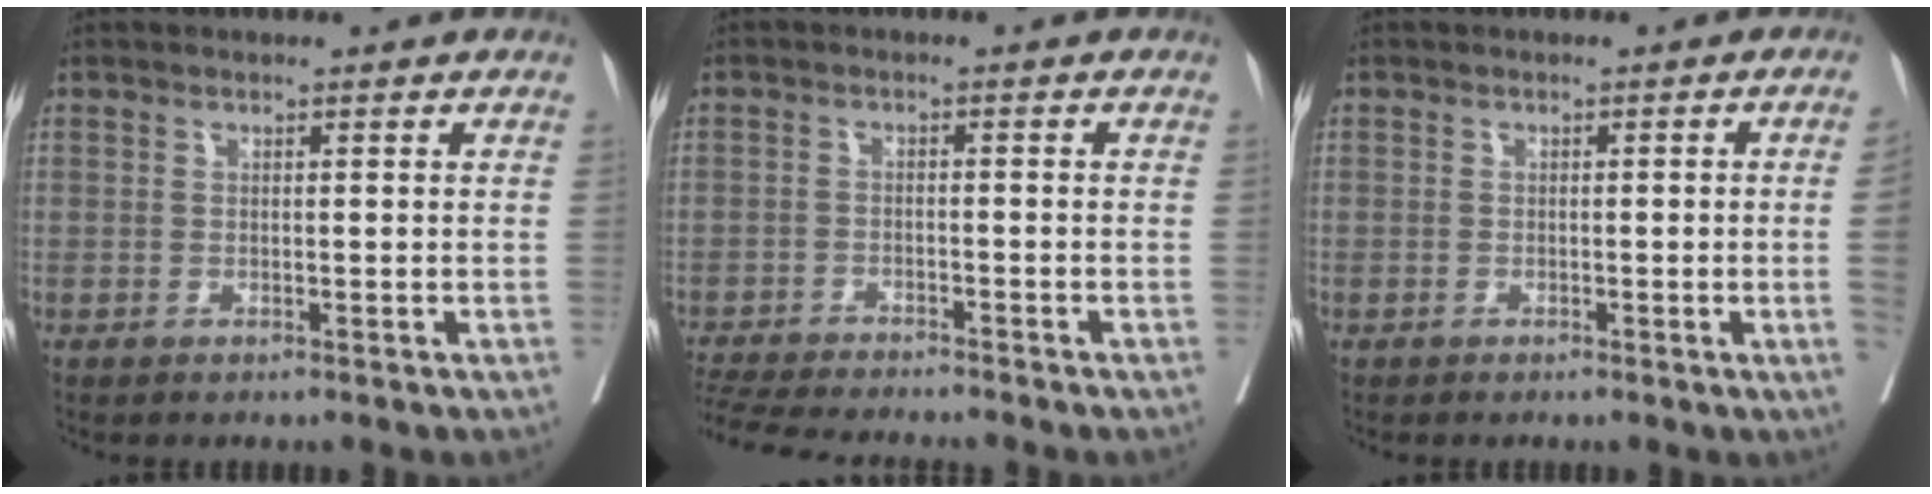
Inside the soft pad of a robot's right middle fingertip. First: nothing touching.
{"total": 11.5, "force": [-10.6, 0.6, 4.5], "torque": [-0.073, -0.016, -0.164]}
{"total": 3.4, "force": [-0.5, -1.1, 3.1], "torque": [-0.043, -0.003, -0.003]}